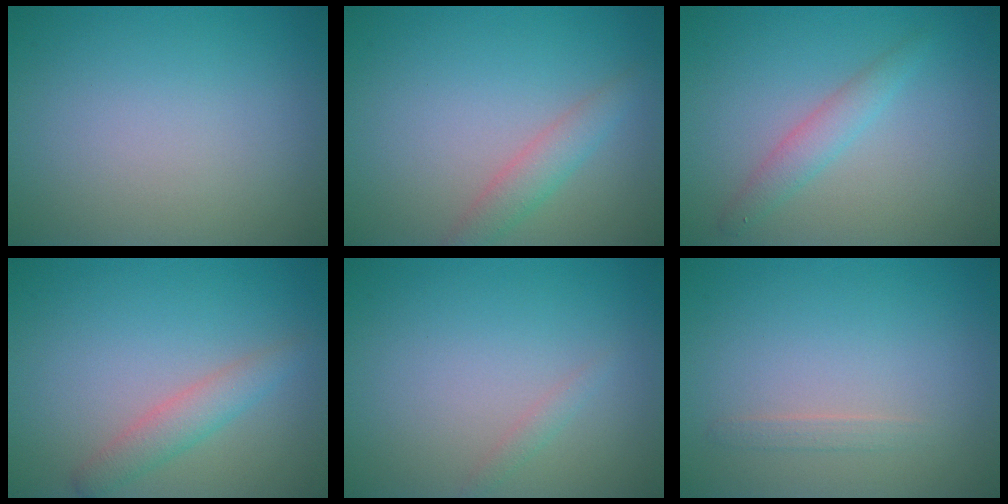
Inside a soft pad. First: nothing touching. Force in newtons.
{"total": 2.2, "press": 2.2, "slide": 0.1}
{"total": 2.0, "press": 2.0, "slide": 0.1}
{"total": 2.4, "press": 2.4, "slide": 0.2}
{"total": 0.8, "press": 0.8, "slide": 0.0}
{"total": 0.9, "press": 0.8, "slide": 0.1}